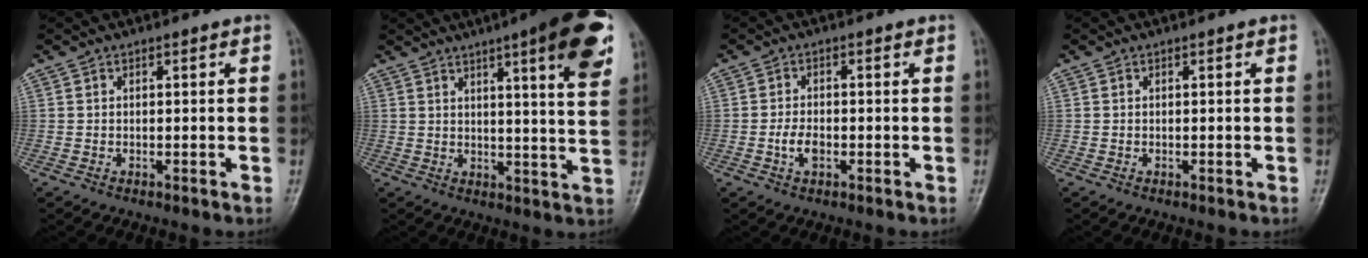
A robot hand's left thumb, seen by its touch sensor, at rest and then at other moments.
{"total": 15.6, "force": [8.1, 2.5, 13.1], "torque": [-0.153, -0.033, 0.101]}
{"total": 3.1, "force": [-0.9, 1.8, 2.4], "torque": [-0.043, 0.004, -0.018]}
{"total": 0.0}